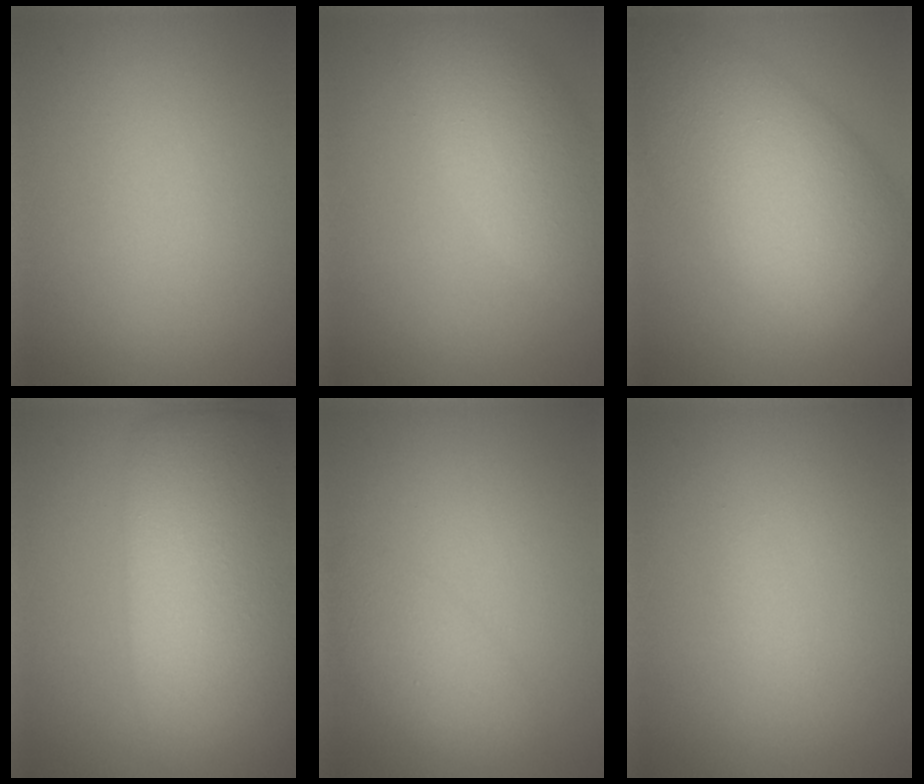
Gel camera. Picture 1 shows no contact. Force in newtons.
{"total": 5.2, "press": 5.2, "slide": 0.3}
{"total": 11.5, "press": 11.5, "slide": 0.7}
{"total": 13.5, "press": 13.5, "slide": 0.9}
{"total": 3.3, "press": 3.3, "slide": 0.2}
{"total": 0.6, "press": 0.6, "slide": 0.0}